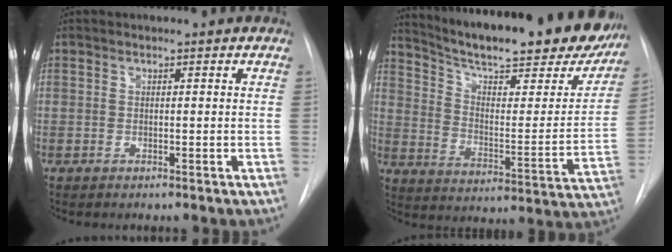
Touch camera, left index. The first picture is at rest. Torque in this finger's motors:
{"motor_torque": [0.26, -0.81, 0.68, 0.11]}